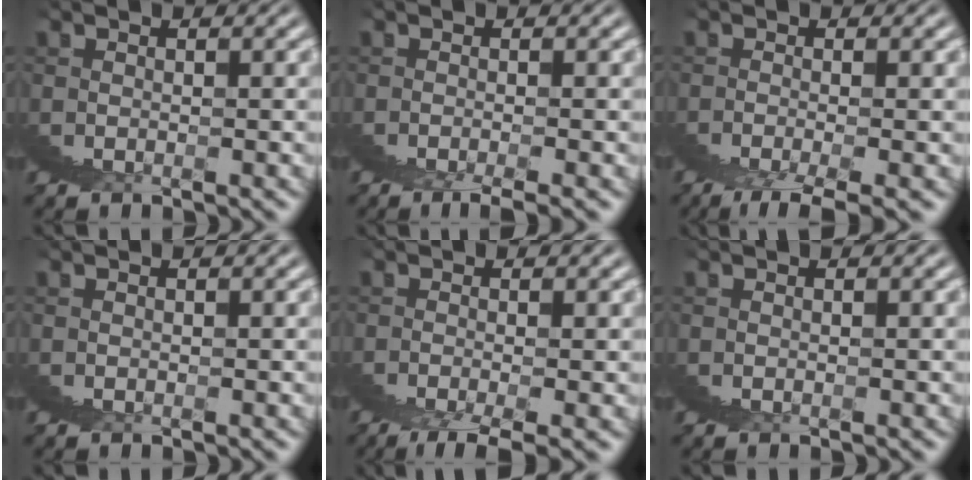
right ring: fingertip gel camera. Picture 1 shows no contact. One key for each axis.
{"total": 1.5, "fx": 0.9, "fy": -1.1, "fz": 0.5, "tx": 0.007, "ty": 0.020, "tz": 0.008}
{"total": 1.8, "fx": 0.8, "fy": -1.6, "fz": 0.4, "tx": 0.009, "ty": 0.024, "tz": 0.003}
{"total": 0.0}
{"total": 1.8, "fx": 1.1, "fy": -1.3, "fz": 0.5, "tx": 0.007, "ty": 0.026, "tz": 0.006}
{"total": 0.0}